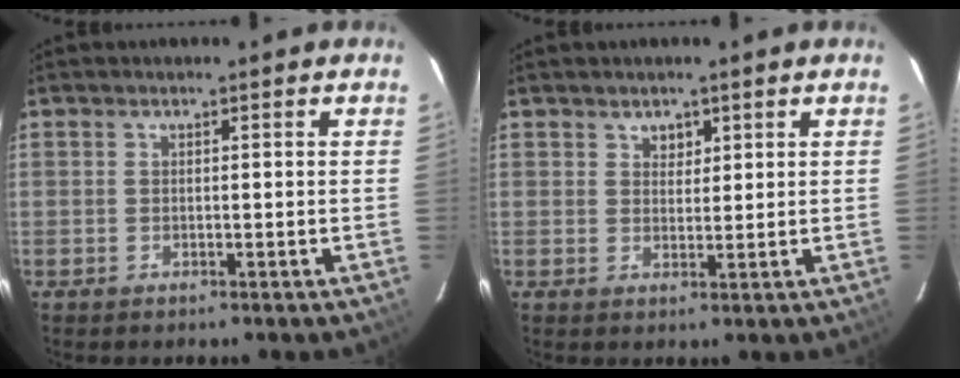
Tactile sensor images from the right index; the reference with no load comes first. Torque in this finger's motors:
{"motor_torque": [-0.14, -0.05, -0.01, 0.00]}